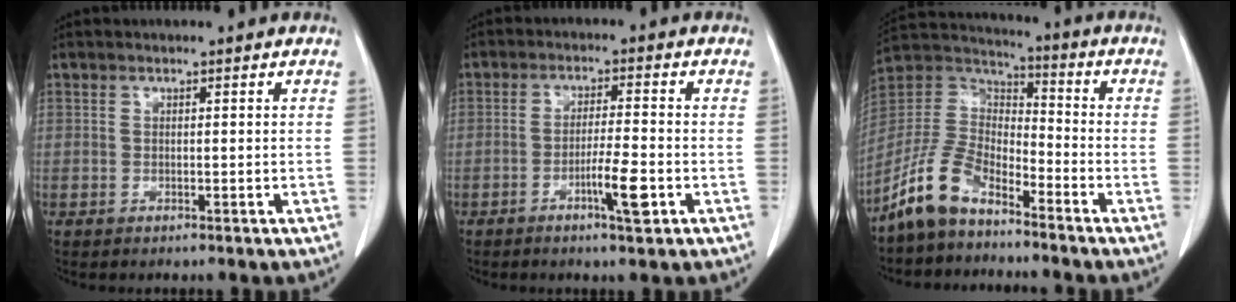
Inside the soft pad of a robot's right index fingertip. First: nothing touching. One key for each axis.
{"total": 5.5, "fx": -2.4, "fy": 0.2, "fz": 4.9, "tx": -0.087, "ty": -0.005, "tz": -0.041}
{"total": 10.7, "fx": -7.9, "fy": 4.5, "fz": 5.6, "tx": -0.134, "ty": 0.016, "tz": -0.164}